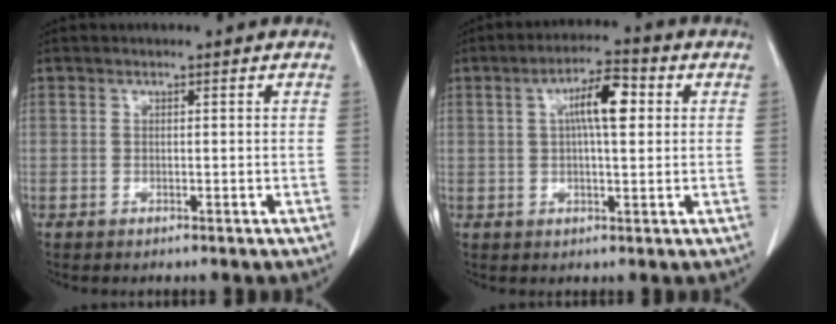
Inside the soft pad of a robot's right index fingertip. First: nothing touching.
{"total": 7.3, "force": [1.8, 1.7, 6.9], "torque": [-0.121, 0.018, 0.027]}